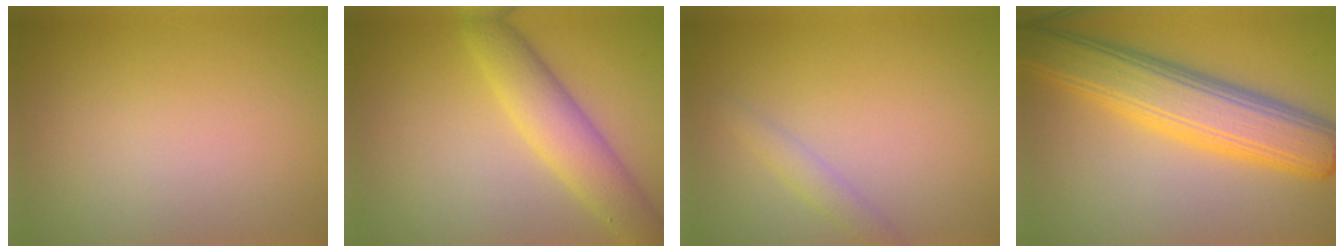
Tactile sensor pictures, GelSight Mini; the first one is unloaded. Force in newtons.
{"total": 4.8, "press": 4.8, "slide": 0.2}
{"total": 1.4, "press": 1.4, "slide": 0.0}
{"total": 8.3, "press": 8.3, "slide": 0.2}